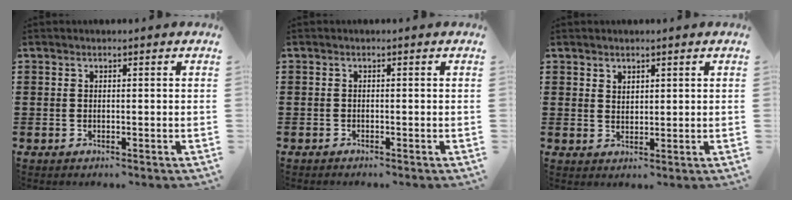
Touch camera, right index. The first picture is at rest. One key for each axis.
{"total": 0.7, "fx": -0.7, "fy": -0.1, "fz": 0.0, "tx": -0.001, "ty": -0.003, "tz": -0.014}
{"total": 1.7, "fx": 1.6, "fy": 0.5, "fz": 0.0, "tx": -0.001, "ty": 0.002, "tz": 0.033}